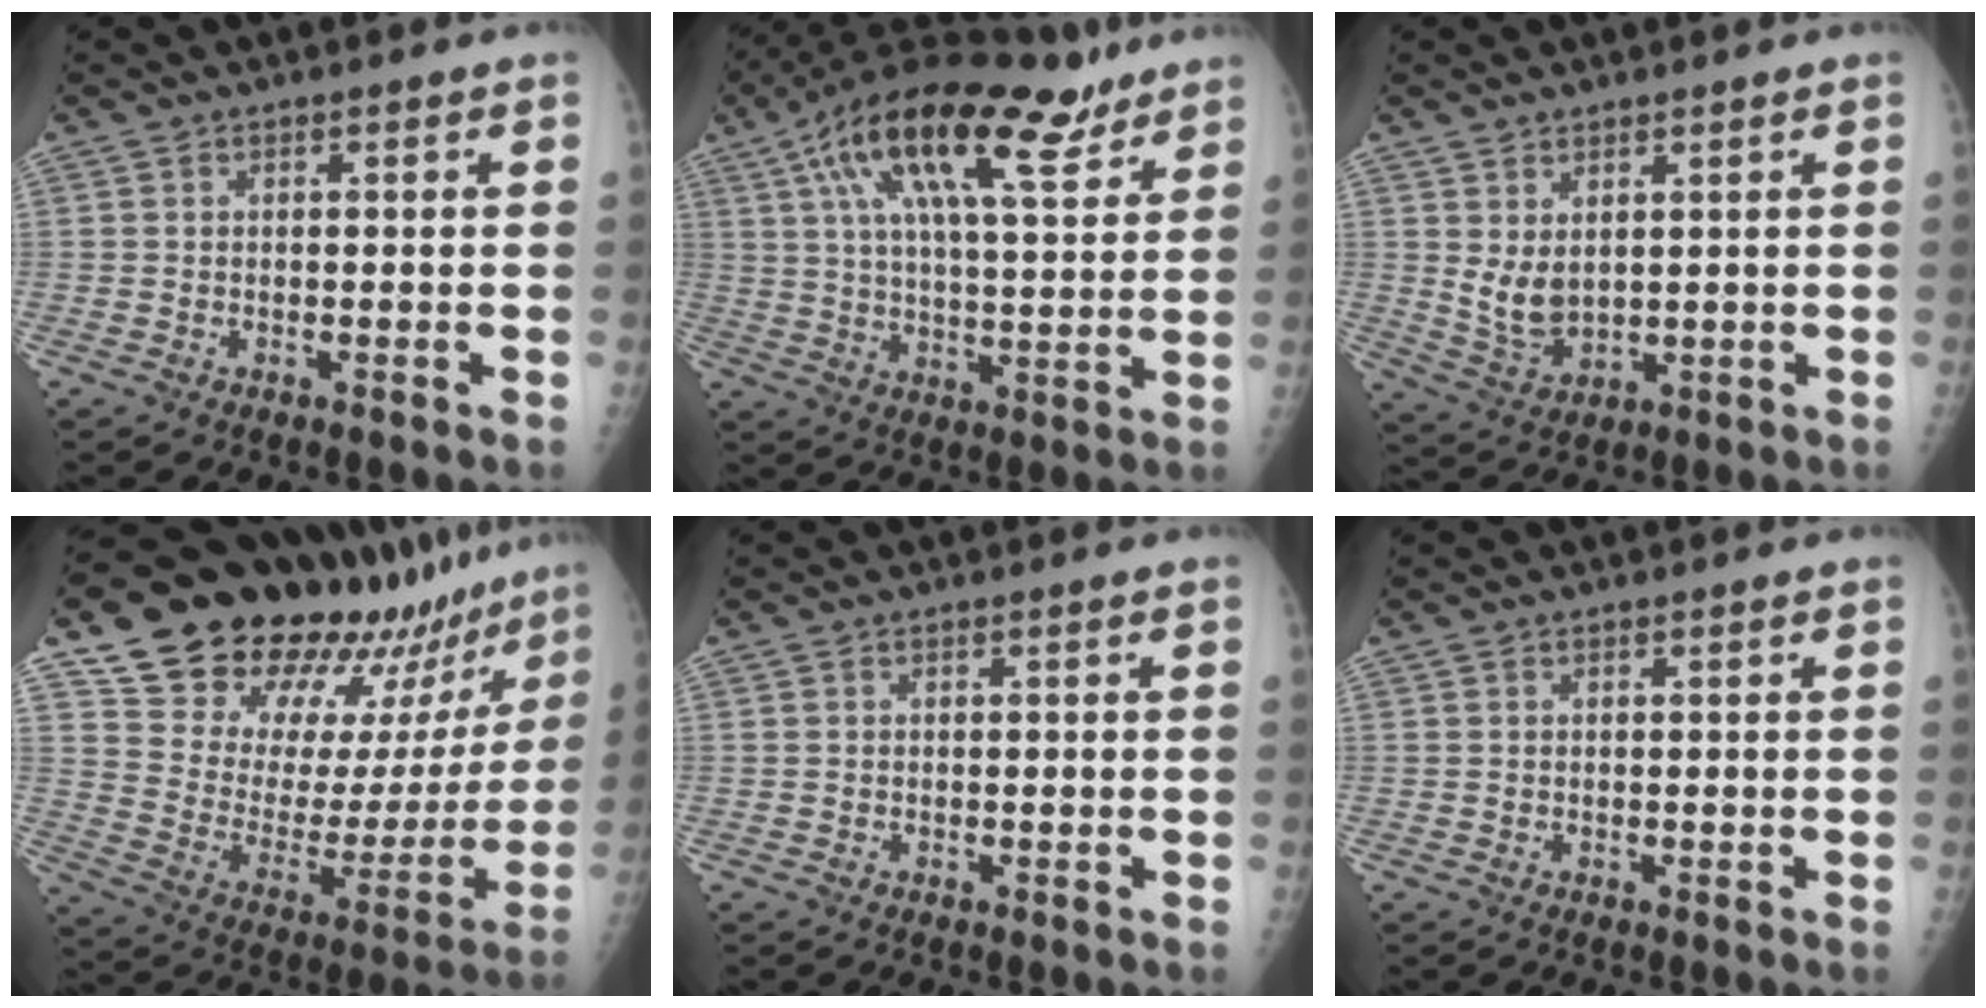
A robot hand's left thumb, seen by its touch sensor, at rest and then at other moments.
{"total": 20.5, "force": [12.5, 6.8, 14.8], "torque": [-0.237, -0.028, 0.209]}
{"total": 5.9, "force": [2.1, 3.7, 4.0], "torque": [-0.061, -0.026, 0.053]}
{"total": 28.6, "force": [23.7, 9.5, 12.9], "torque": [-0.170, -0.128, 0.347]}
{"total": 0.0}
{"total": 0.0}